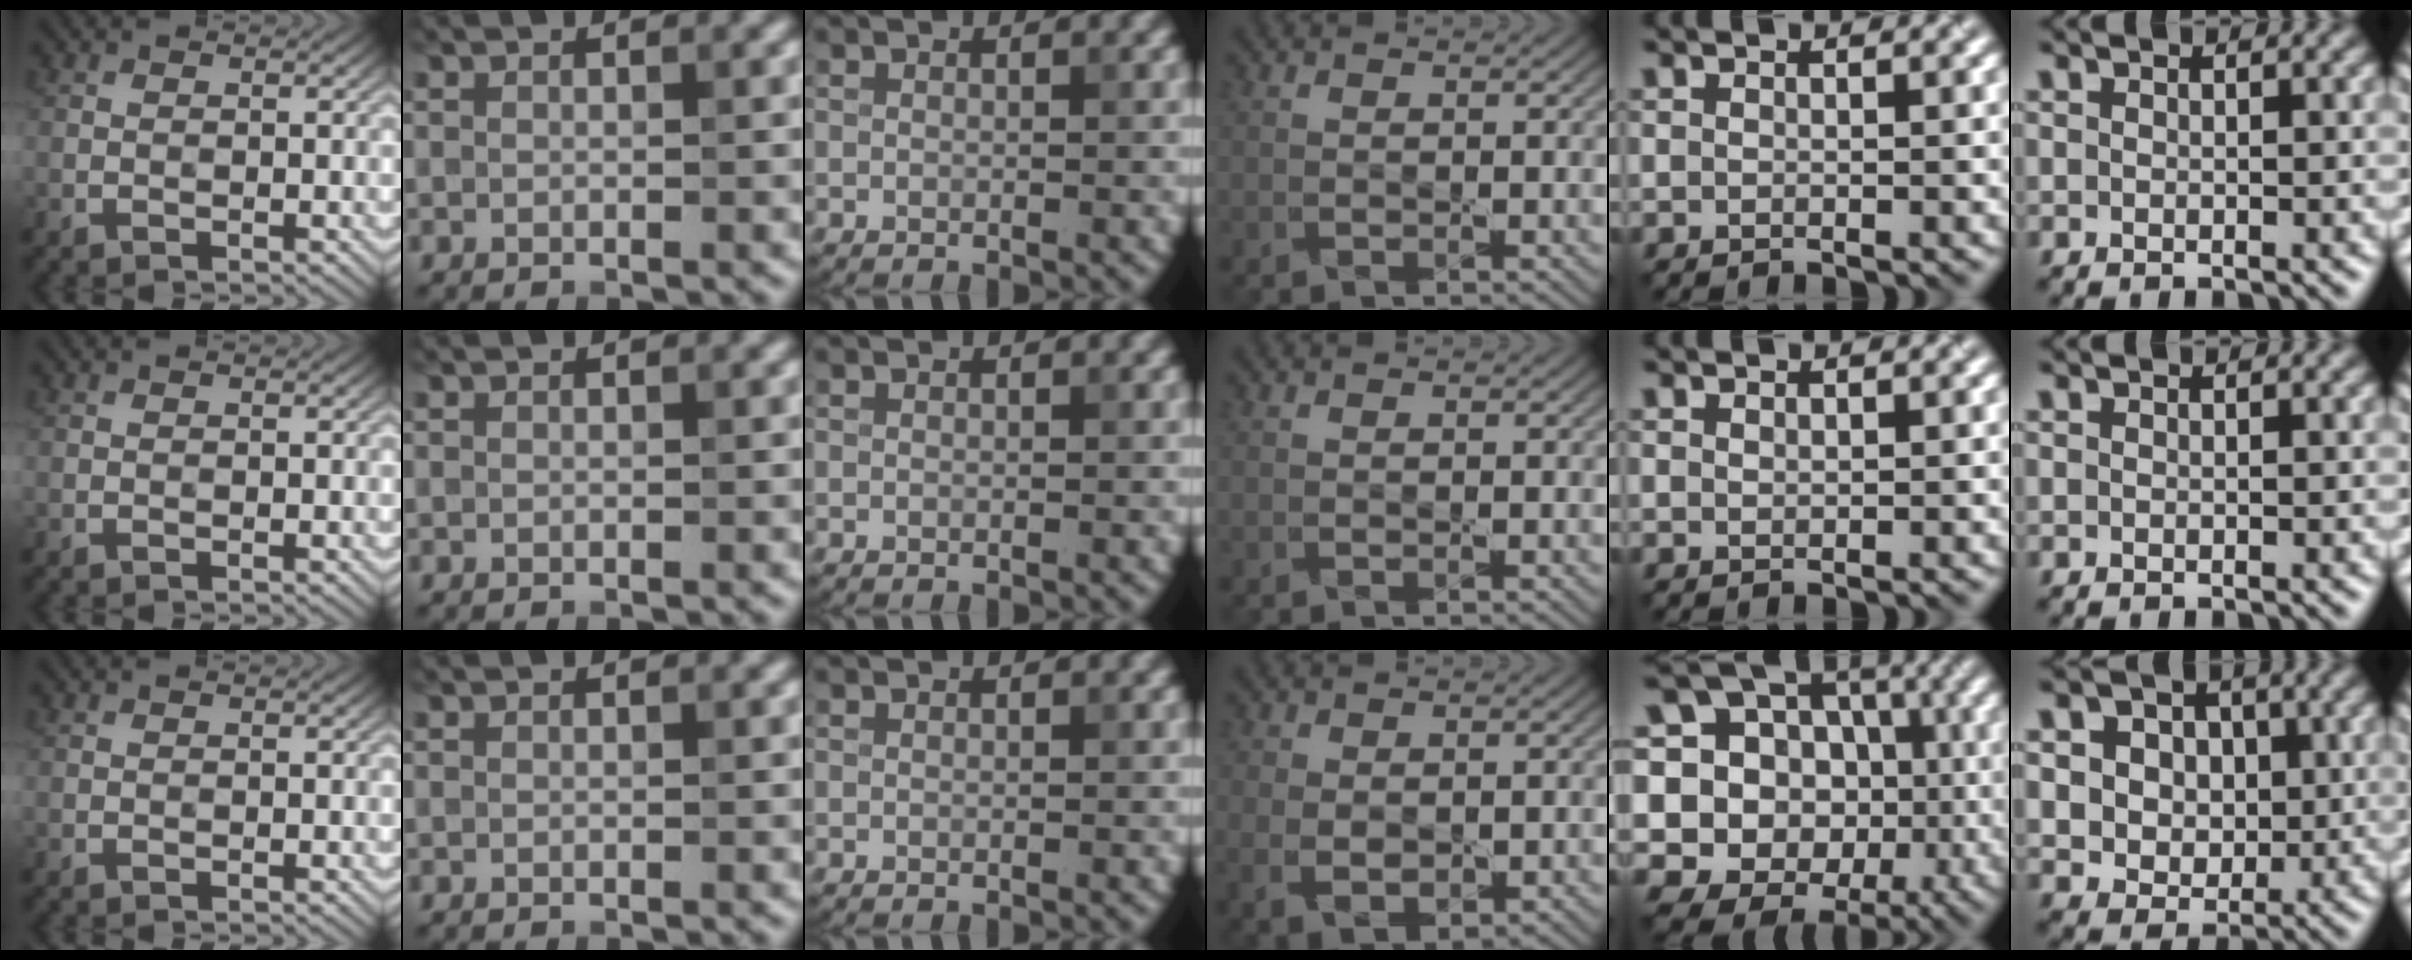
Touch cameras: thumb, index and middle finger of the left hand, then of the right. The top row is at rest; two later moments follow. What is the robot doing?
{"motion": "press", "object": "memory foam"}